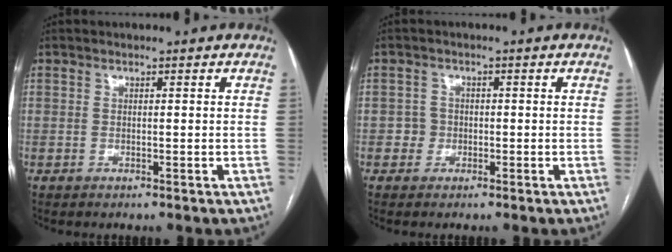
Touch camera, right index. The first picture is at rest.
{"total": 1.7, "force": [-0.7, 1.6, 0.1], "torque": [0.008, 0.010, -0.017]}